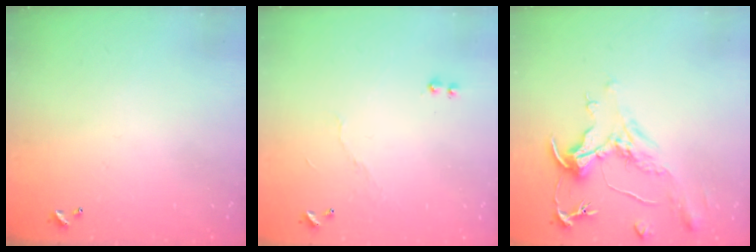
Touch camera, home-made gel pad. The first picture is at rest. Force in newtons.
{"total": 4.6, "press": 4.6, "slide": 0.3}
{"total": 2.1, "press": 1.7, "slide": 1.3}